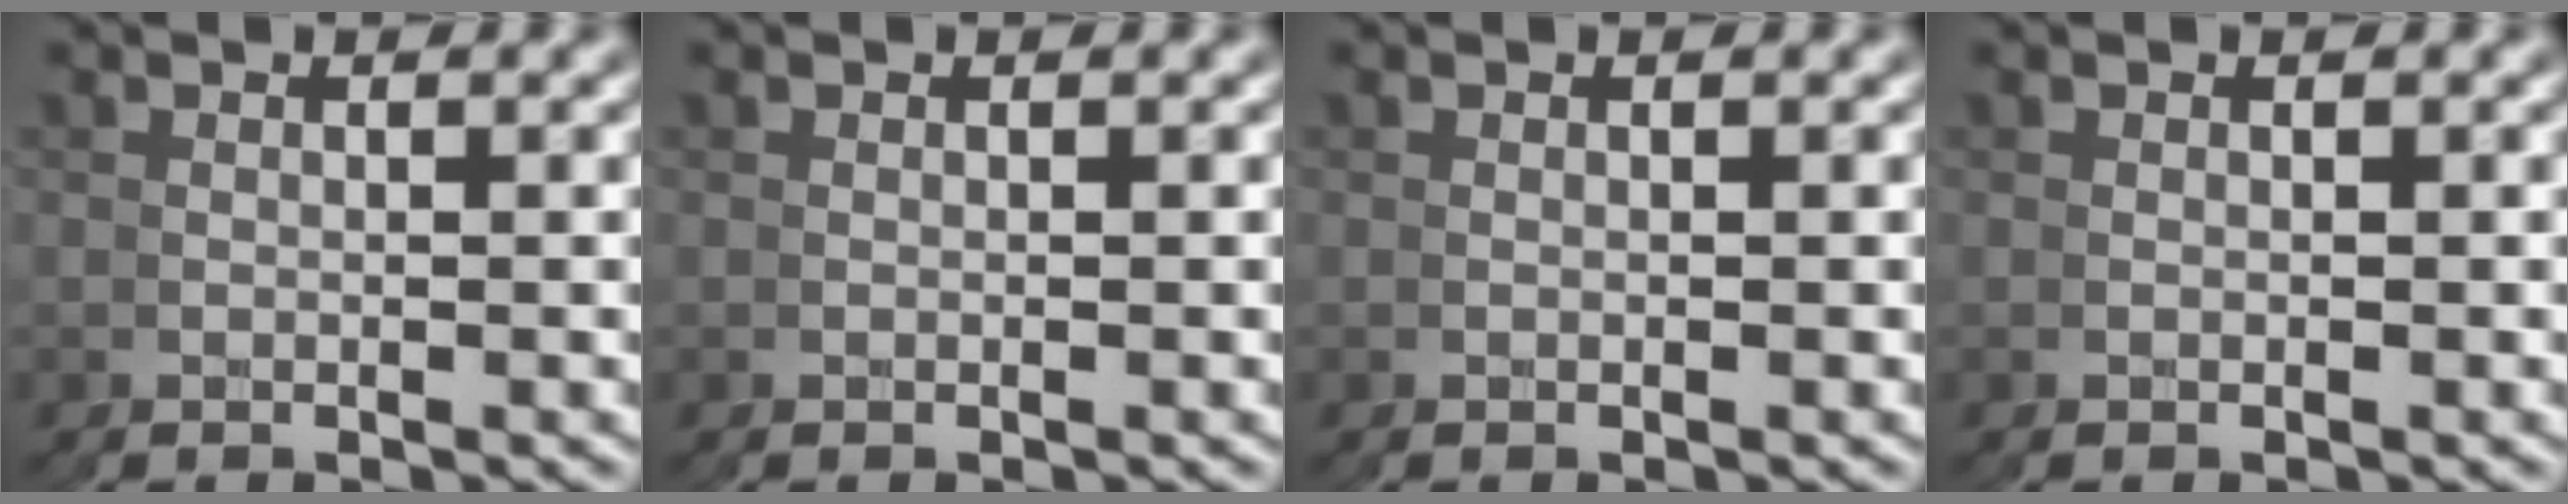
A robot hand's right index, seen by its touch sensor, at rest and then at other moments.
{"total": 0.0}
{"total": 0.0}
{"total": 0.0}